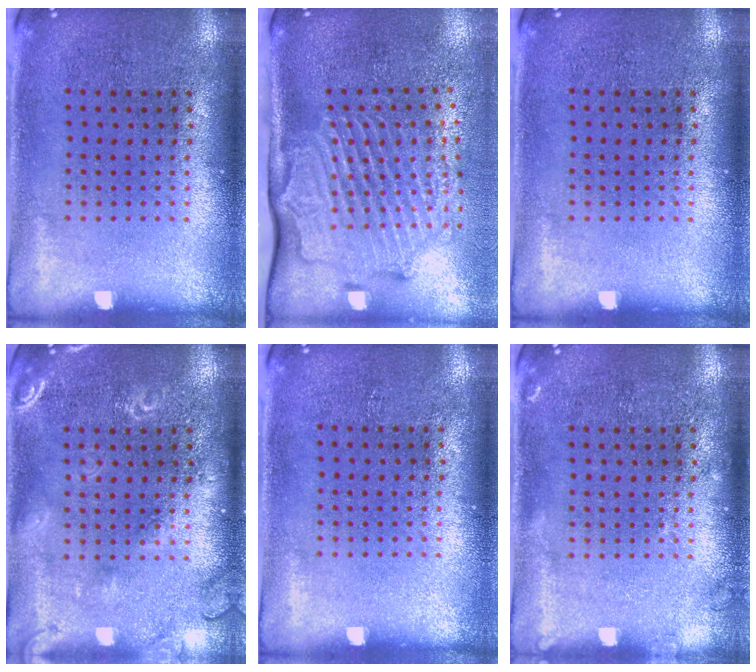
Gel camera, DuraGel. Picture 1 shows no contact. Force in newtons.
{"total": 3.0, "press": 2.3, "slide": 2.0}
{"total": 0.0}
{"total": 2.8, "press": 2.7, "slide": 0.4}
{"total": 0.0}
{"total": 0.9, "press": 0.9, "slide": 0.2}